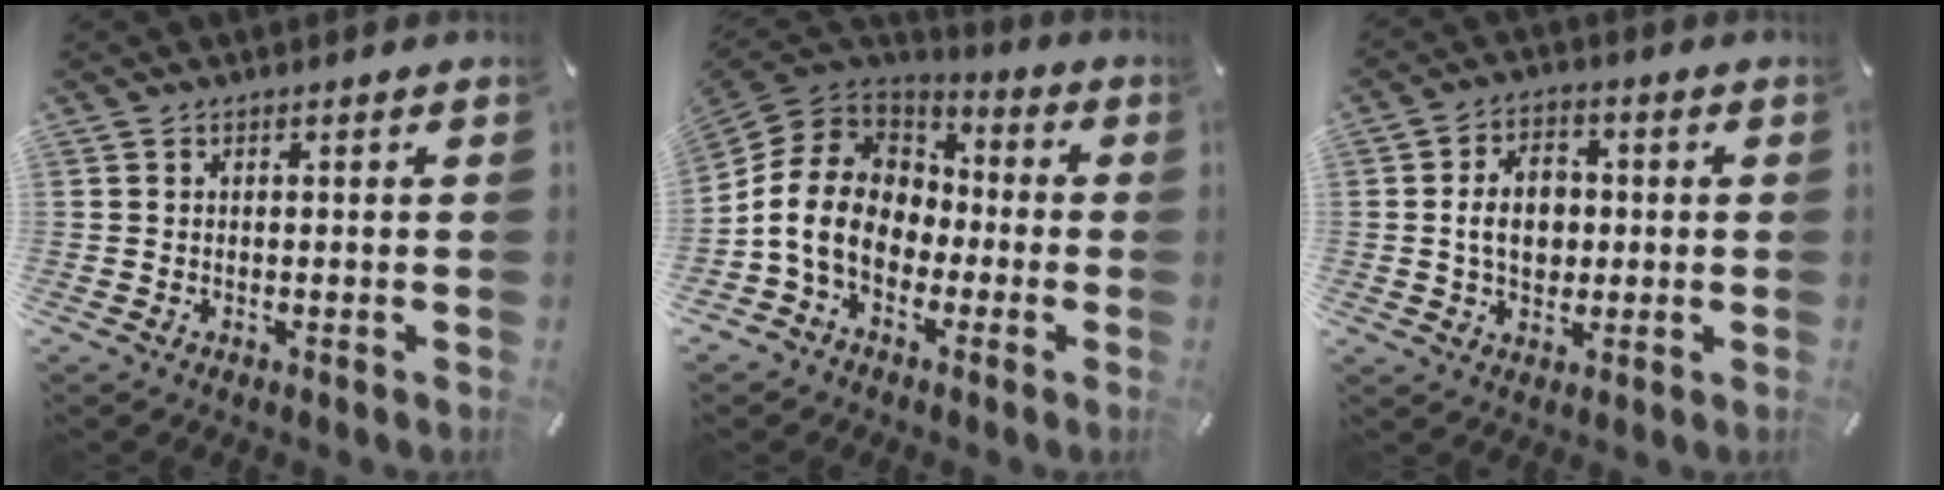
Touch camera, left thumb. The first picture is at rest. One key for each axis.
{"total": 13.3, "fx": -4.0, "fy": 10.8, "fz": 6.7, "tx": -0.165, "ty": 0.029, "tz": -0.075}
{"total": 8.6, "fx": 0.1, "fy": 6.5, "fz": 5.6, "tx": -0.100, "ty": 0.005, "tz": -0.002}